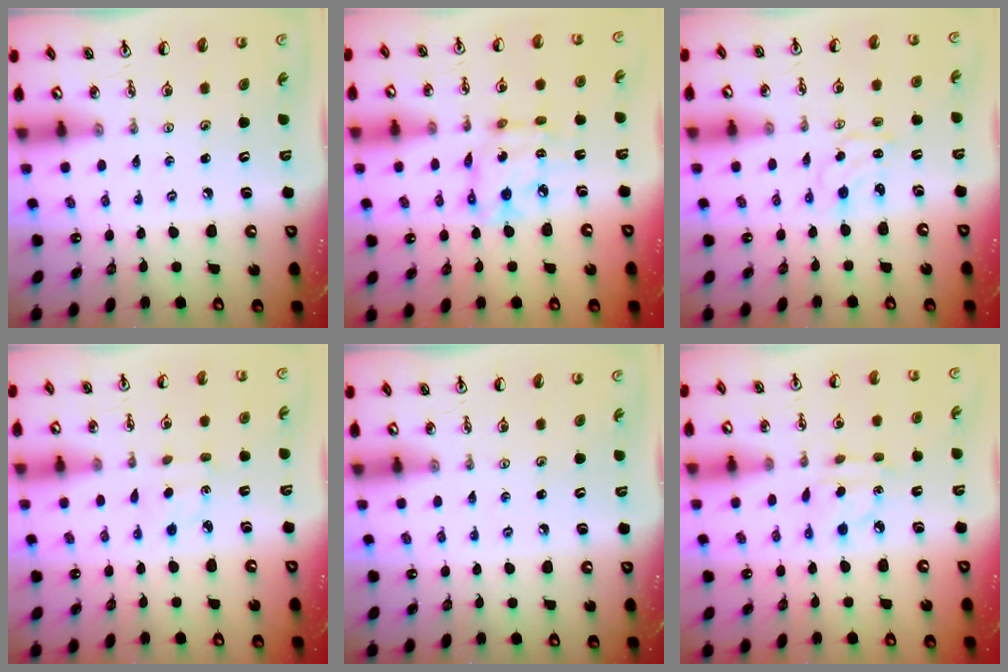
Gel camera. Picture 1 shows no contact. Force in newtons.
{"total": 9.1, "press": 9.1, "slide": 0.5}
{"total": 1.4, "press": 1.4, "slide": 0.3}
{"total": 1.8, "press": 1.7, "slide": 0.5}
{"total": 0.0}
{"total": 3.1, "press": 3.1, "slide": 0.2}